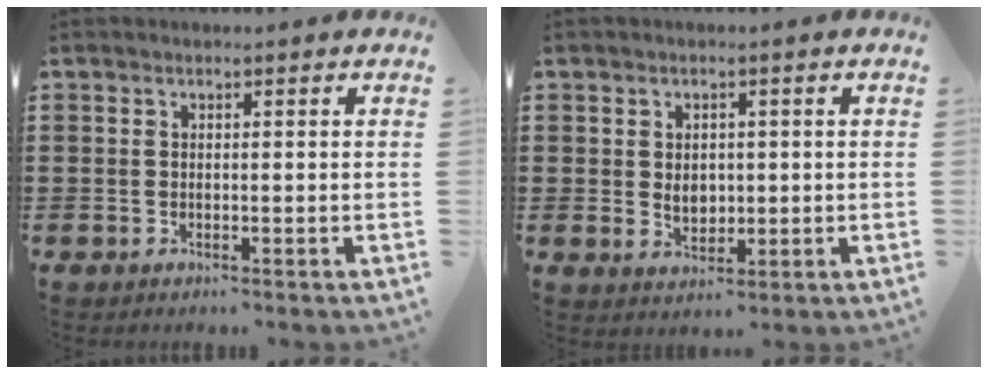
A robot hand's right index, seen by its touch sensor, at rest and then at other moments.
{"total": 2.9, "force": [0.2, 2.2, 2.0], "torque": [-0.037, 0.002, 0.001]}